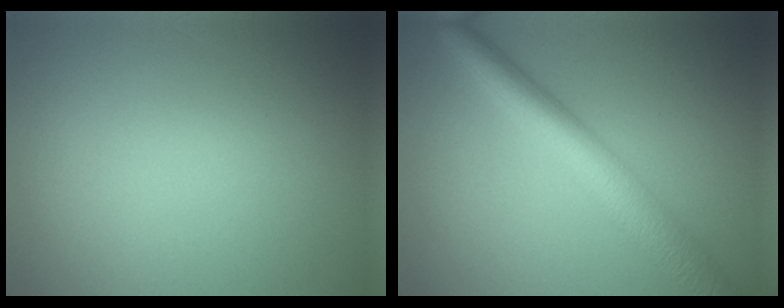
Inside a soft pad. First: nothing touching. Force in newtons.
{"total": 6.0, "press": 6.0, "slide": 0.1}